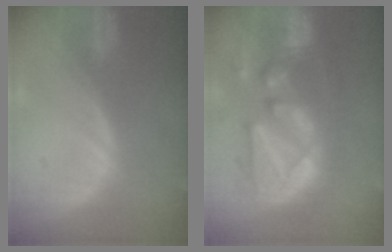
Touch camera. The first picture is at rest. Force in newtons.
{"total": 11.2, "press": 10.7, "slide": 3.2}